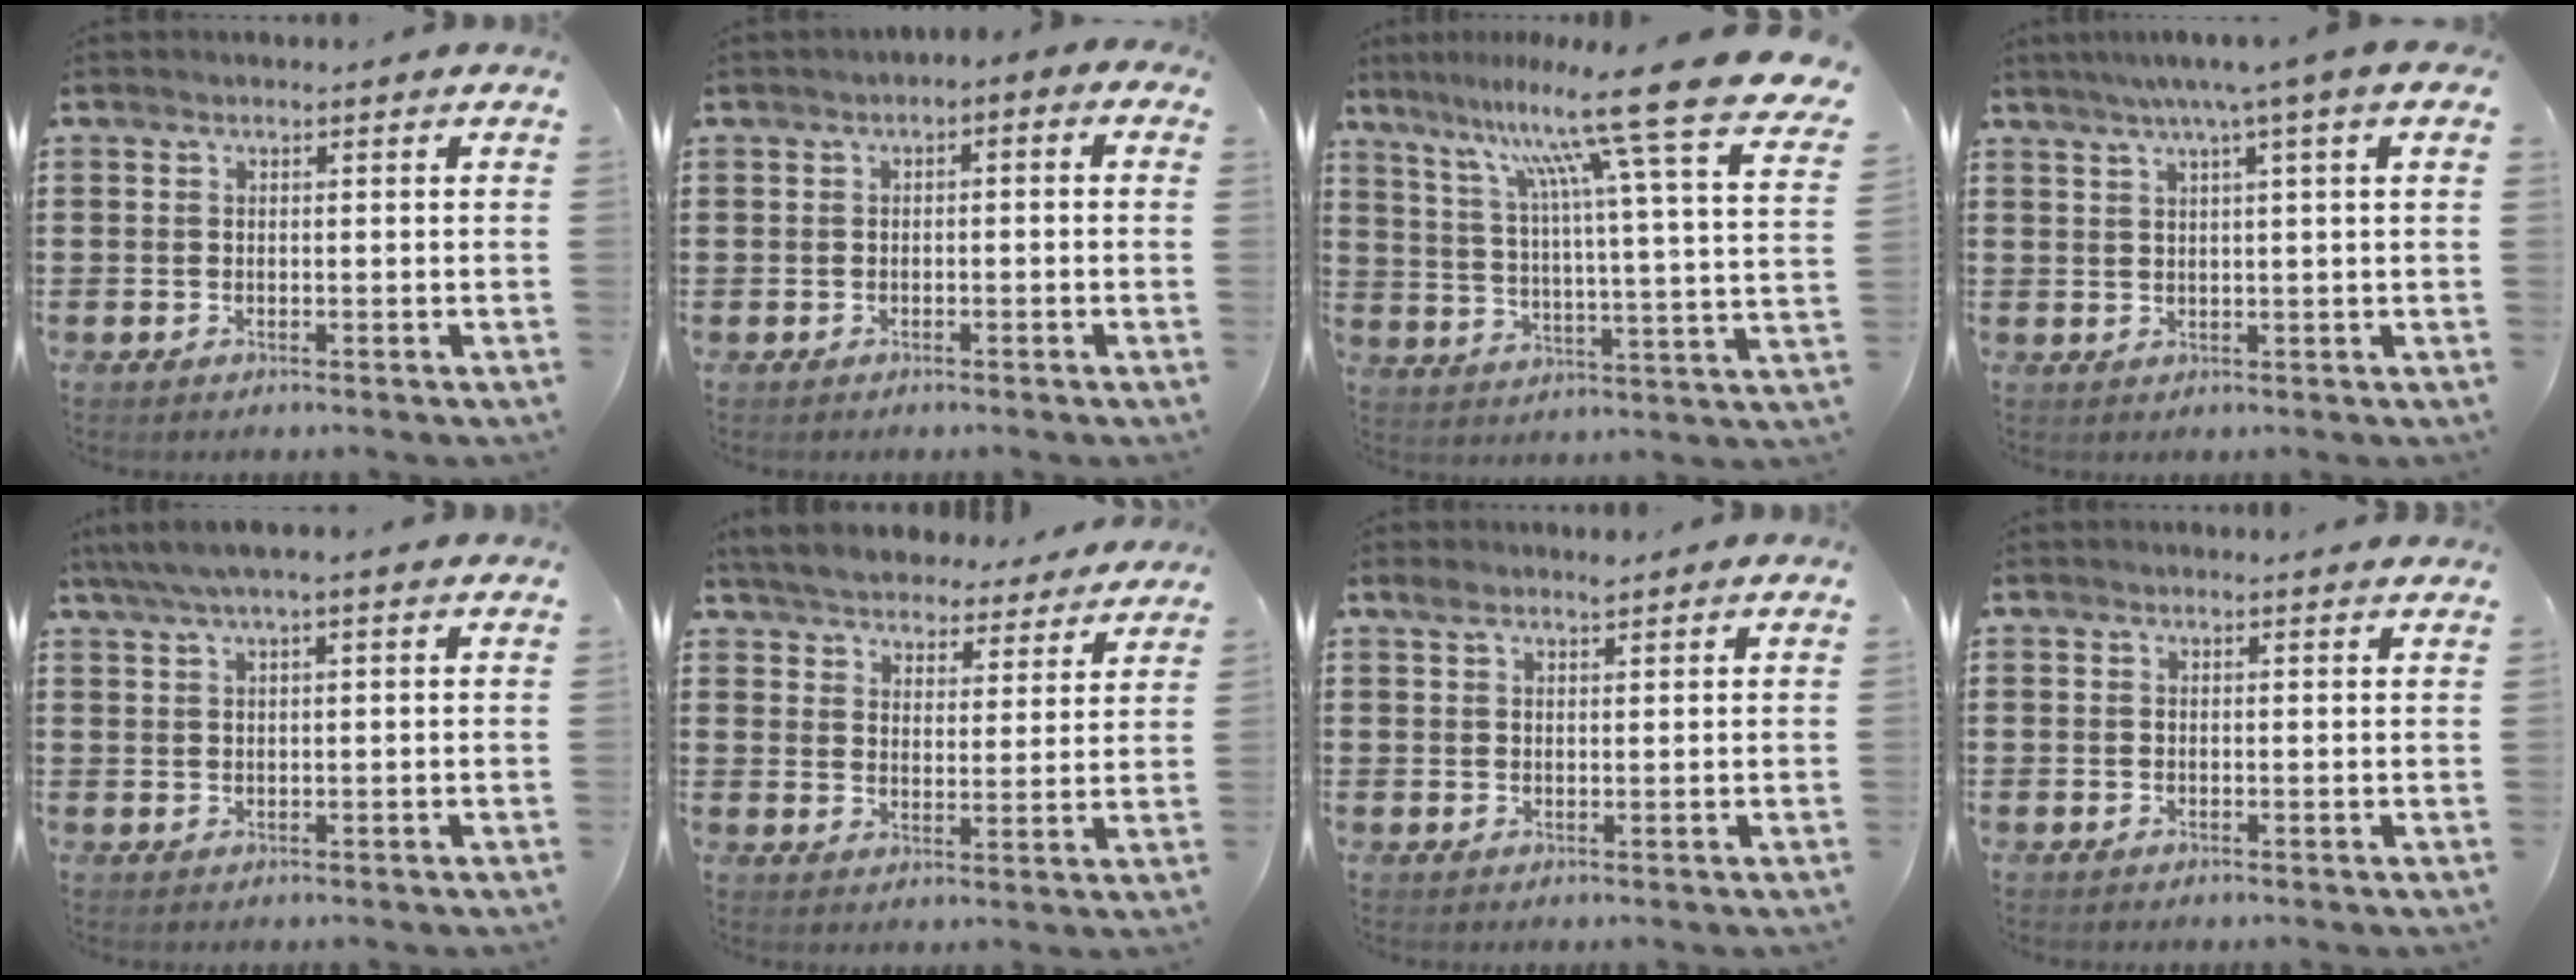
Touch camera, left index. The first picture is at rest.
{"total": 1.5, "force": [-1.3, 0.5, 0.6], "torque": [-0.015, 0.004, -0.030]}
{"total": 14.5, "force": [12.0, -0.8, 8.1], "torque": [-0.160, -0.097, 0.185]}
{"total": 4.9, "force": [2.5, -0.5, 4.2], "torque": [-0.087, -0.001, 0.039]}
{"total": 2.7, "force": [1.6, 0.3, 2.2], "torque": [-0.044, 0.004, 0.028]}
{"total": 5.2, "force": [5.2, 0.4, 0.3], "torque": [-0.036, -0.034, 0.089]}
{"total": 2.3, "force": [1.9, 0.6, 1.2], "torque": [-0.026, 0.004, 0.035]}
{"total": 0.6, "force": [0.5, 0.0, 0.3], "torque": [0.000, -0.004, 0.008]}